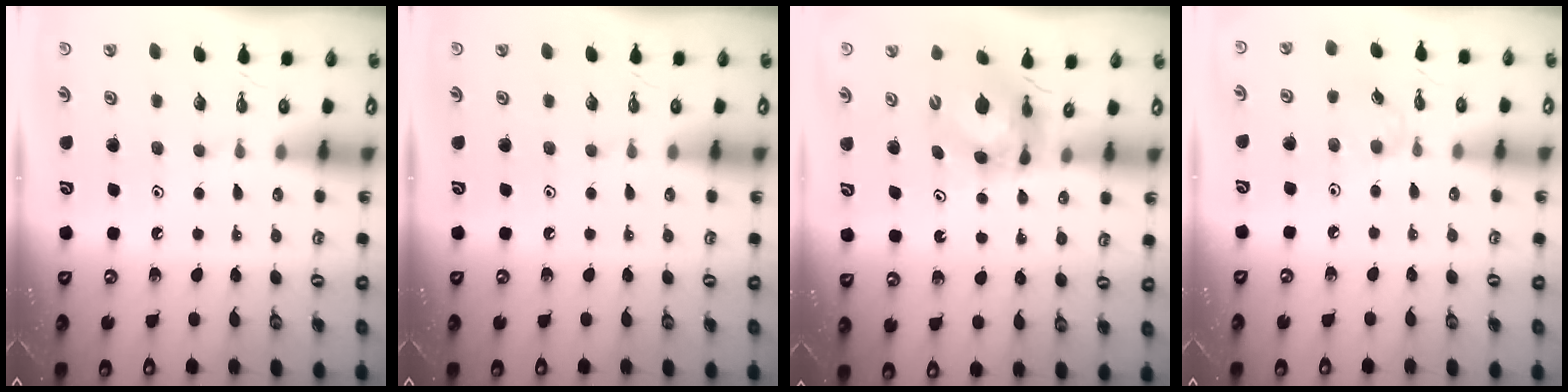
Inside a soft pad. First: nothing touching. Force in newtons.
{"total": 0.0}
{"total": 5.8, "press": 5.8, "slide": 0.6}
{"total": 3.1, "press": 3.1, "slide": 0.4}